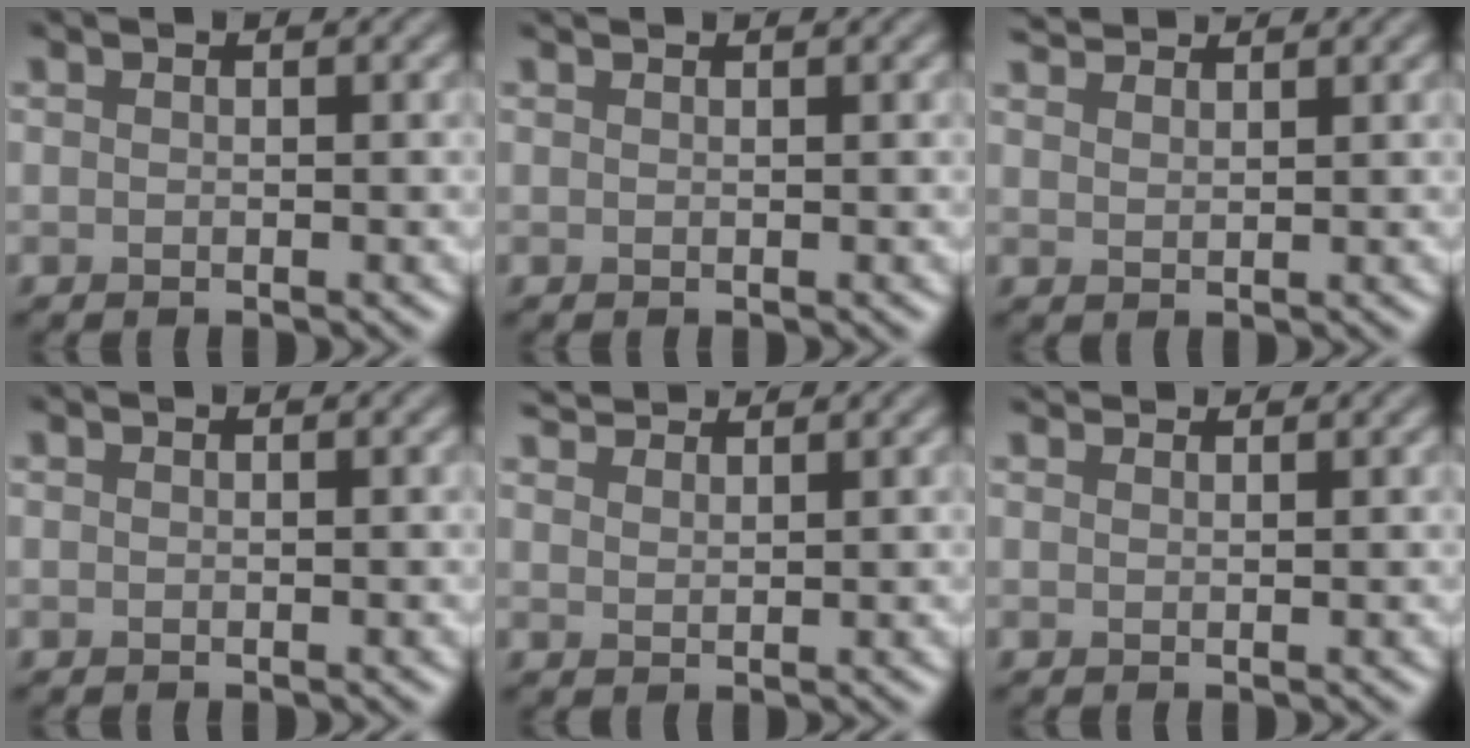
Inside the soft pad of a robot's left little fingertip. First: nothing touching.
{"total": 0.7, "force": [0.7, 0.1, 0.2], "torque": [-0.004, -0.005, 0.004]}
{"total": 2.7, "force": [2.6, 0.3, 0.6], "torque": [-0.013, 0.006, 0.046]}
{"total": 0.0}
{"total": 3.0, "force": [2.9, 0.4, 0.7], "torque": [-0.018, 0.008, 0.050]}
{"total": 2.5, "force": [2.4, 0.3, 0.7], "torque": [-0.013, -0.003, 0.028]}